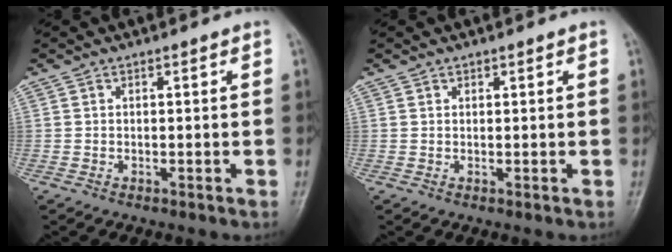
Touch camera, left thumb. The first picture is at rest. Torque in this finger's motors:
{"motor_torque": [-0.22, -0.12, -0.16, -0.21, 0.00]}